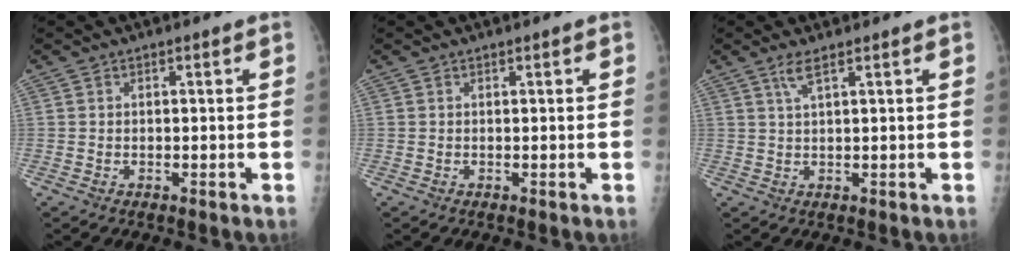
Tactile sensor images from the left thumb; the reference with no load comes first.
{"total": 0.0}
{"total": 2.3, "force": [1.4, 0.1, 1.8], "torque": [-0.044, 0.001, 0.034]}